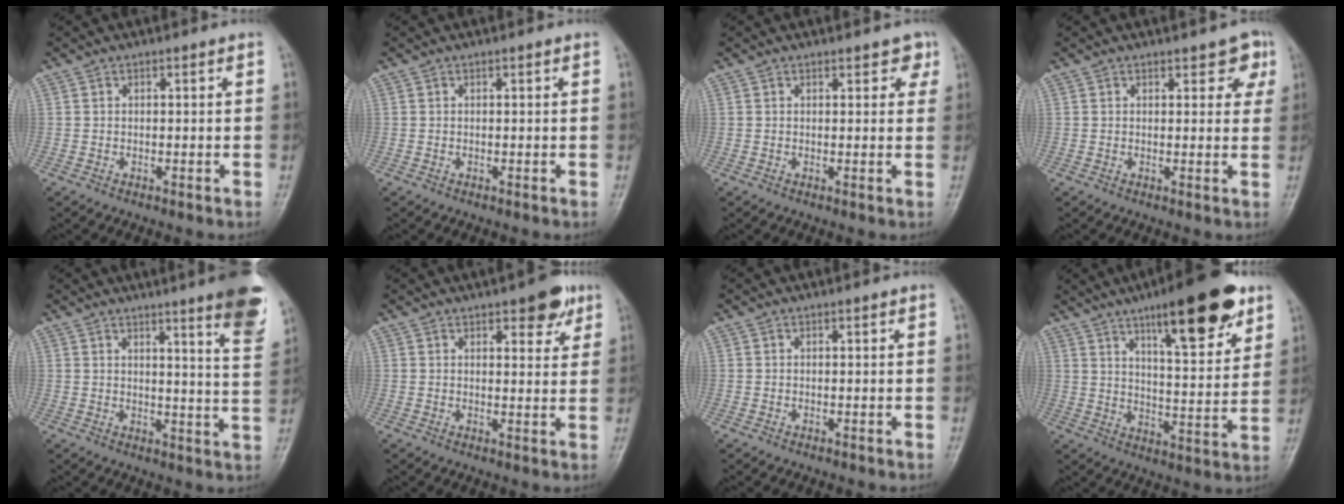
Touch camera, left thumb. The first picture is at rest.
{"total": 0.0}
{"total": 2.6, "force": [1.7, 1.5, 1.4], "torque": [0.007, -0.004, 0.016]}
{"total": 4.1, "force": [2.3, 2.2, 2.6], "torque": [0.000, -0.006, 0.020]}
{"total": 12.0, "force": [7.6, 1.0, 9.2], "torque": [-0.100, -0.044, 0.084]}
{"total": 6.1, "force": [3.7, 2.5, 4.2], "torque": [-0.032, -0.016, 0.042]}
{"total": 0.0}
{"total": 18.3, "force": [10.9, 5.0, 13.8], "torque": [-0.172, -0.052, 0.168]}